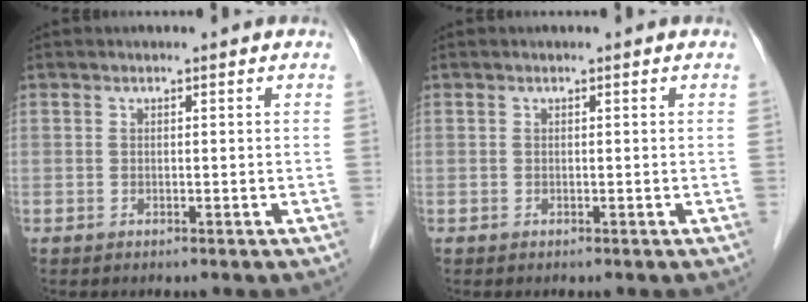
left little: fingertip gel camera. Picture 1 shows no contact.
{"total": 0.0}